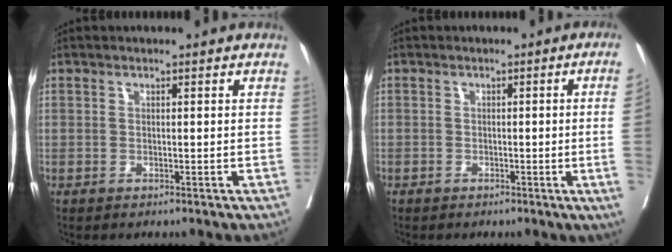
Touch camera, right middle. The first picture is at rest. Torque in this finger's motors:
{"motor_torque": [0.45, -0.39, -0.86, -0.21]}